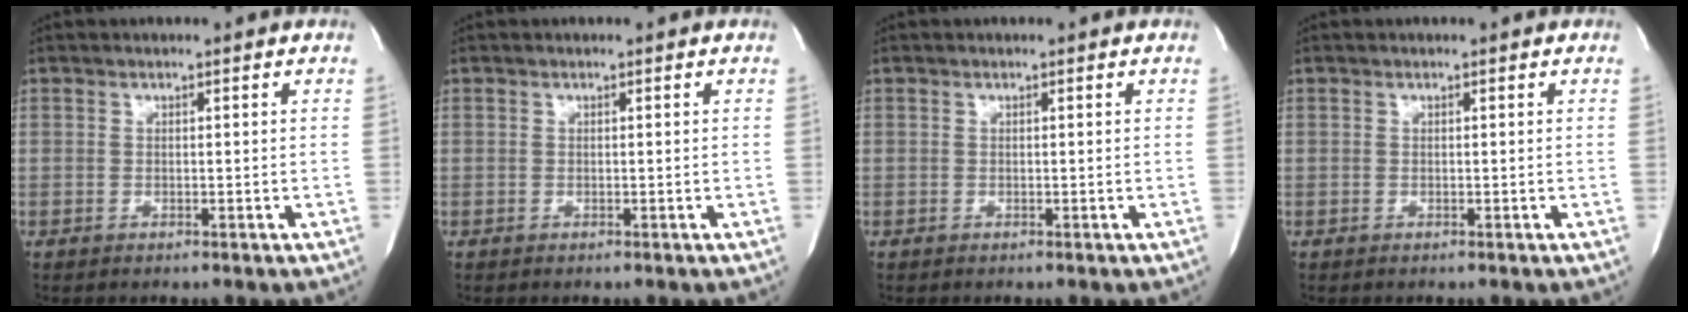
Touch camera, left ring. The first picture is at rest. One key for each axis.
{"total": 0.0}
{"total": 0.0}
{"total": 0.0}